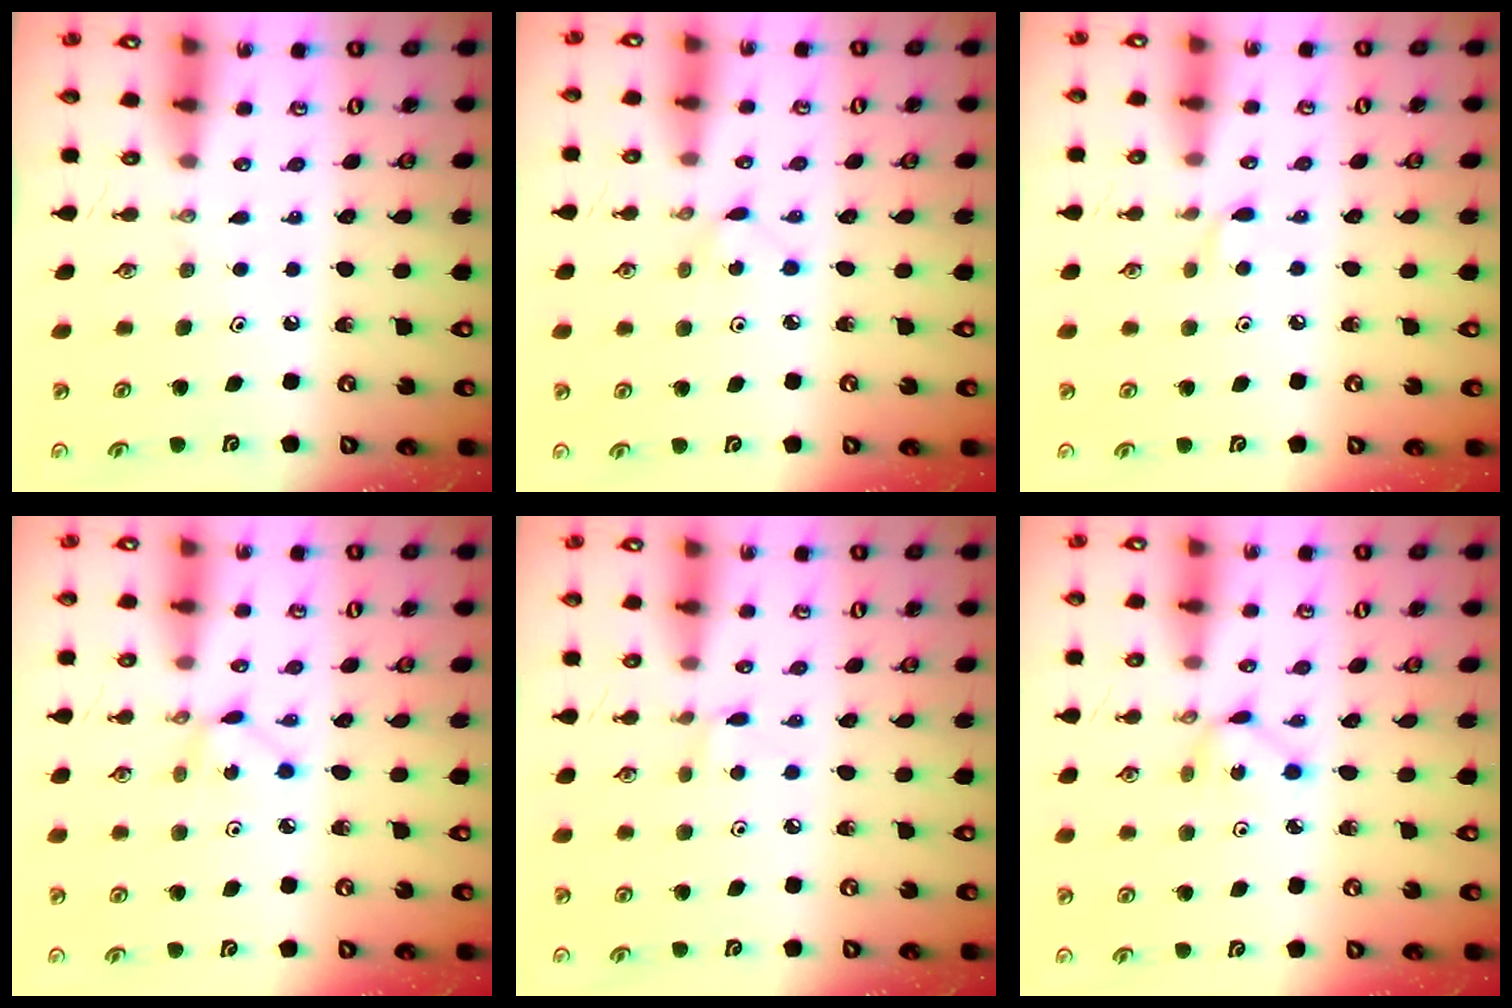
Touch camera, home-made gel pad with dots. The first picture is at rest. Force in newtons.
{"total": 2.6, "press": 2.6, "slide": 0.2}
{"total": 4.7, "press": 4.6, "slide": 0.6}
{"total": 1.7, "press": 1.7, "slide": 0.1}
{"total": 2.6, "press": 2.6, "slide": 0.3}
{"total": 2.1, "press": 2.1, "slide": 0.3}